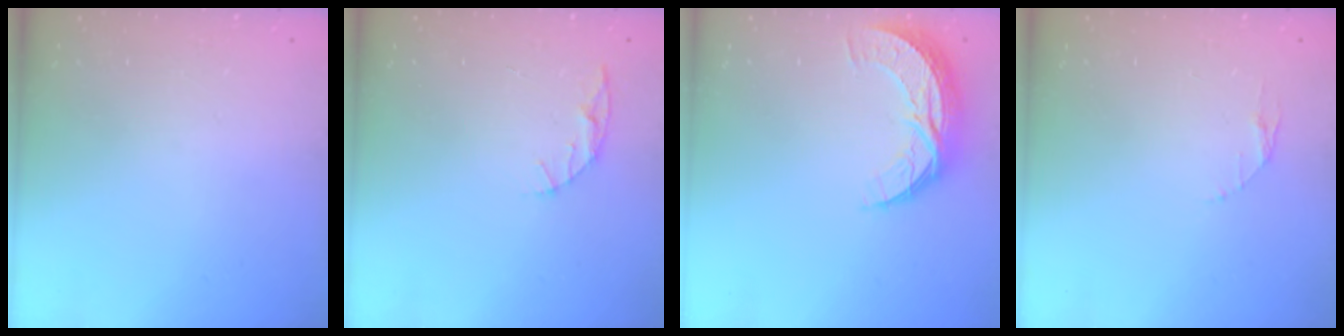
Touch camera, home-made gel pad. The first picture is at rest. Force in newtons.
{"total": 5.0, "press": 5.0, "slide": 0.4}
{"total": 8.9, "press": 8.9, "slide": 0.6}
{"total": 3.5, "press": 3.4, "slide": 0.4}